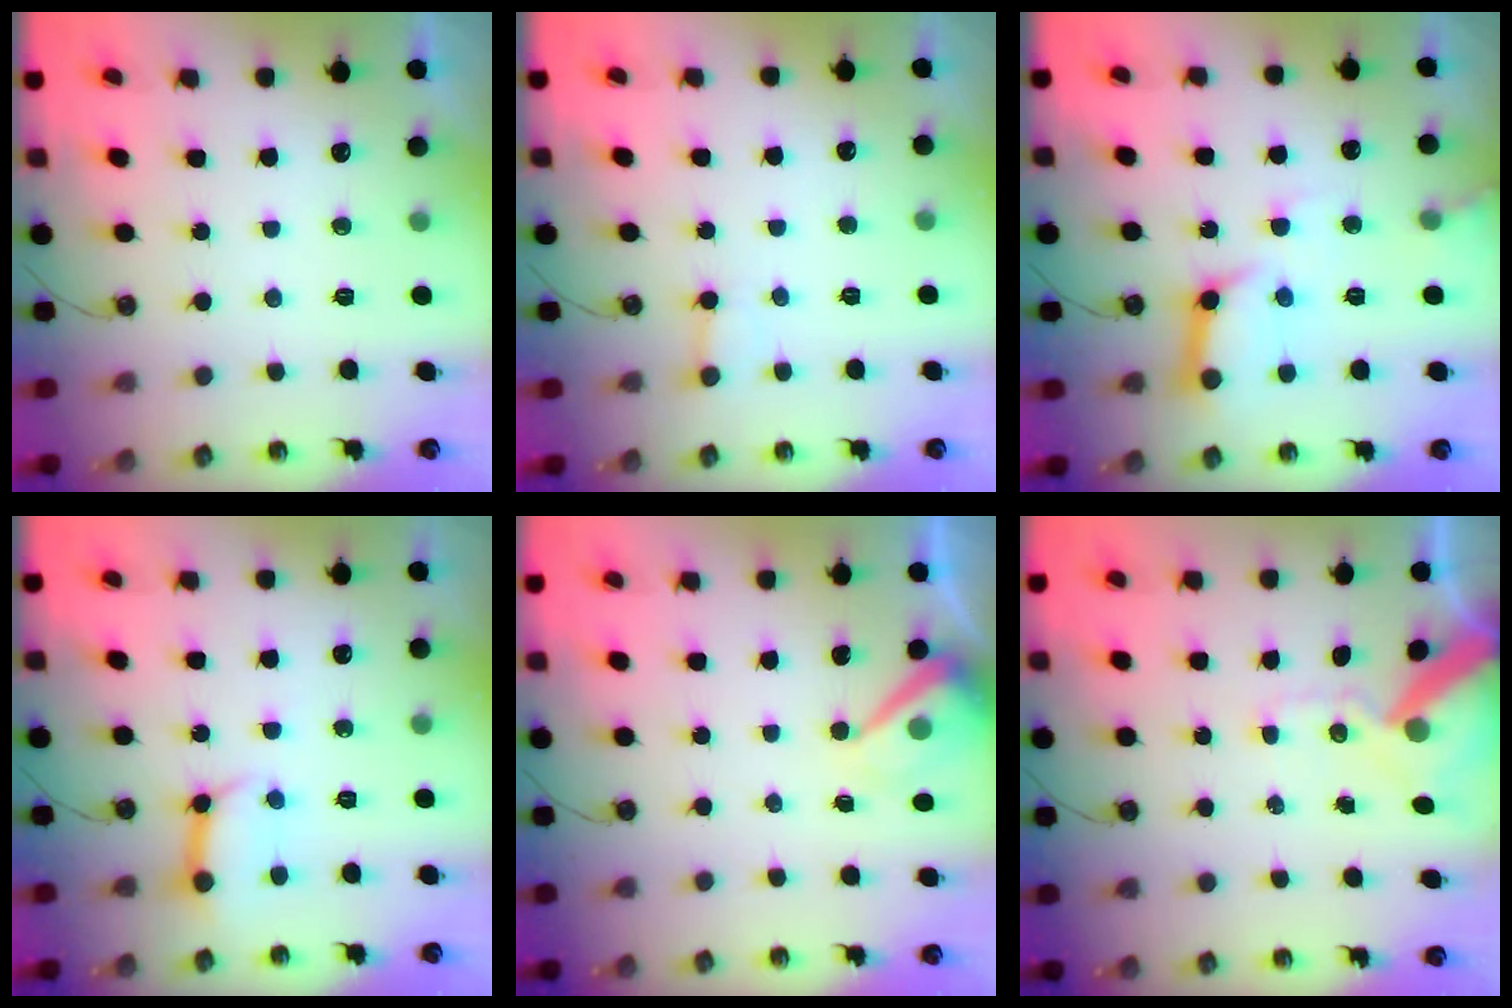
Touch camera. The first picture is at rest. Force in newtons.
{"total": 2.5, "press": 2.5, "slide": 0.1}
{"total": 12.7, "press": 12.6, "slide": 1.5}
{"total": 9.1, "press": 9.1, "slide": 0.9}
{"total": 8.5, "press": 8.5, "slide": 0.9}
{"total": 12.8, "press": 12.7, "slide": 1.9}